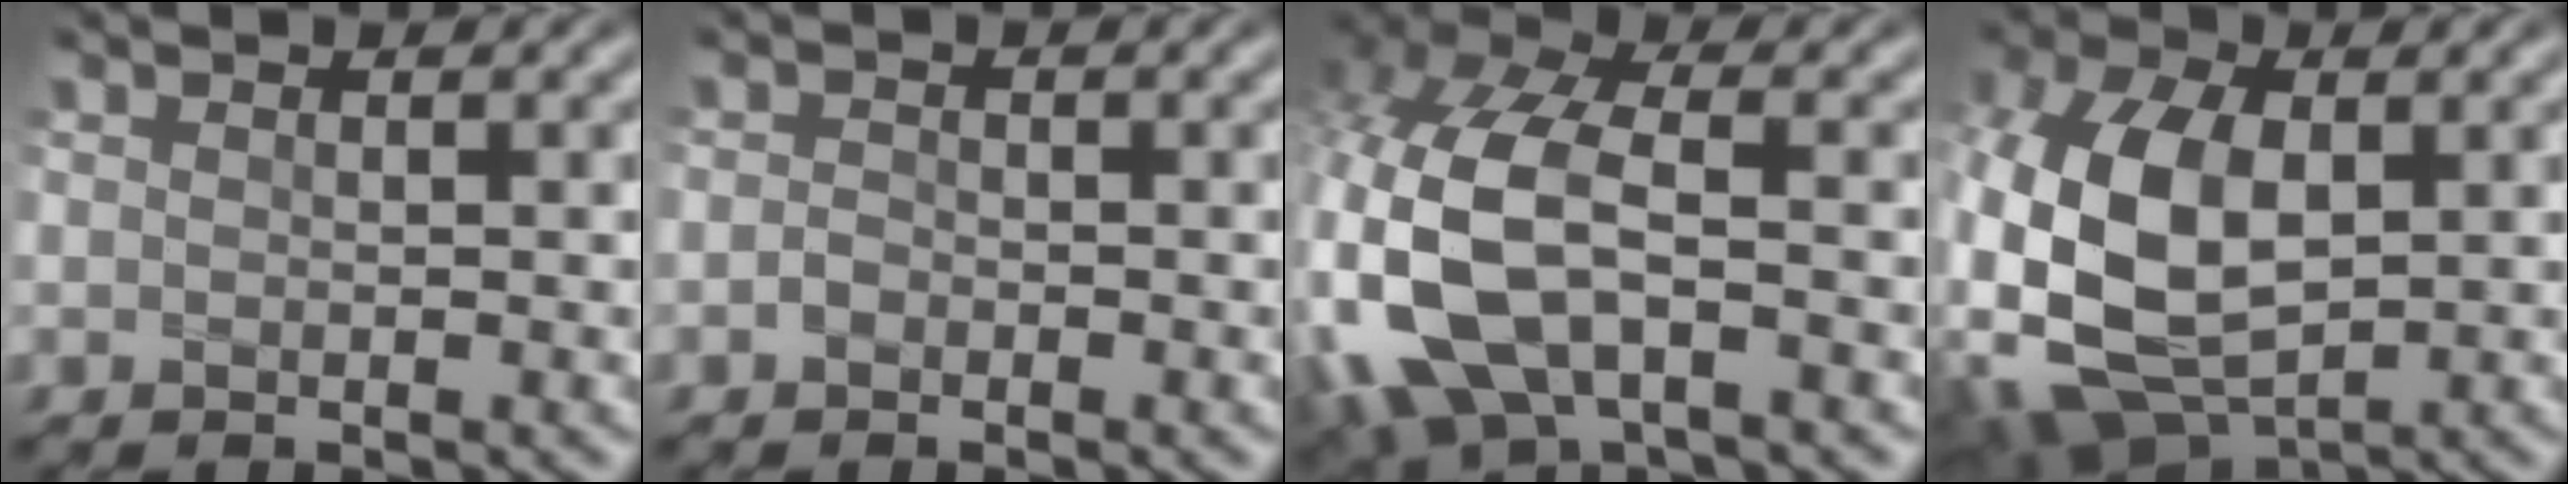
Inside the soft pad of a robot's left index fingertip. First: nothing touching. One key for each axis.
{"total": 0.7, "fx": -0.5, "fy": 0.5, "fz": 0.3, "tx": -0.006, "ty": 0.004, "tz": -0.012}
{"total": 10.7, "fx": -2.5, "fy": 5.9, "fz": 8.6, "tx": -0.232, "ty": -0.003, "tz": -0.054}
{"total": 11.2, "fx": -0.9, "fy": 6.5, "fz": 9.1, "tx": -0.232, "ty": 0.003, "tz": -0.019}